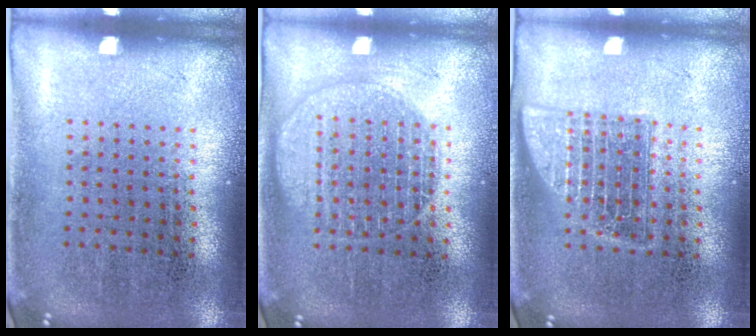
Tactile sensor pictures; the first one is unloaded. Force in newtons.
{"total": 1.3, "press": 1.3, "slide": 0.2}
{"total": 1.5, "press": 1.5, "slide": 0.3}